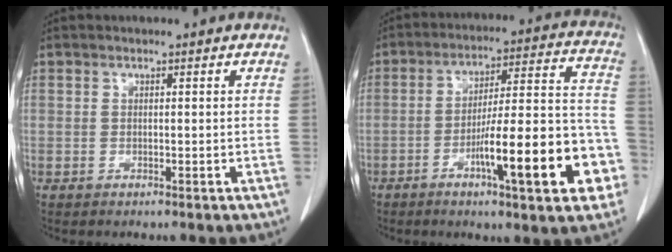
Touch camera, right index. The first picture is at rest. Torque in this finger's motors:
{"motor_torque": [0.87, -0.50, 0.56, 0.21]}